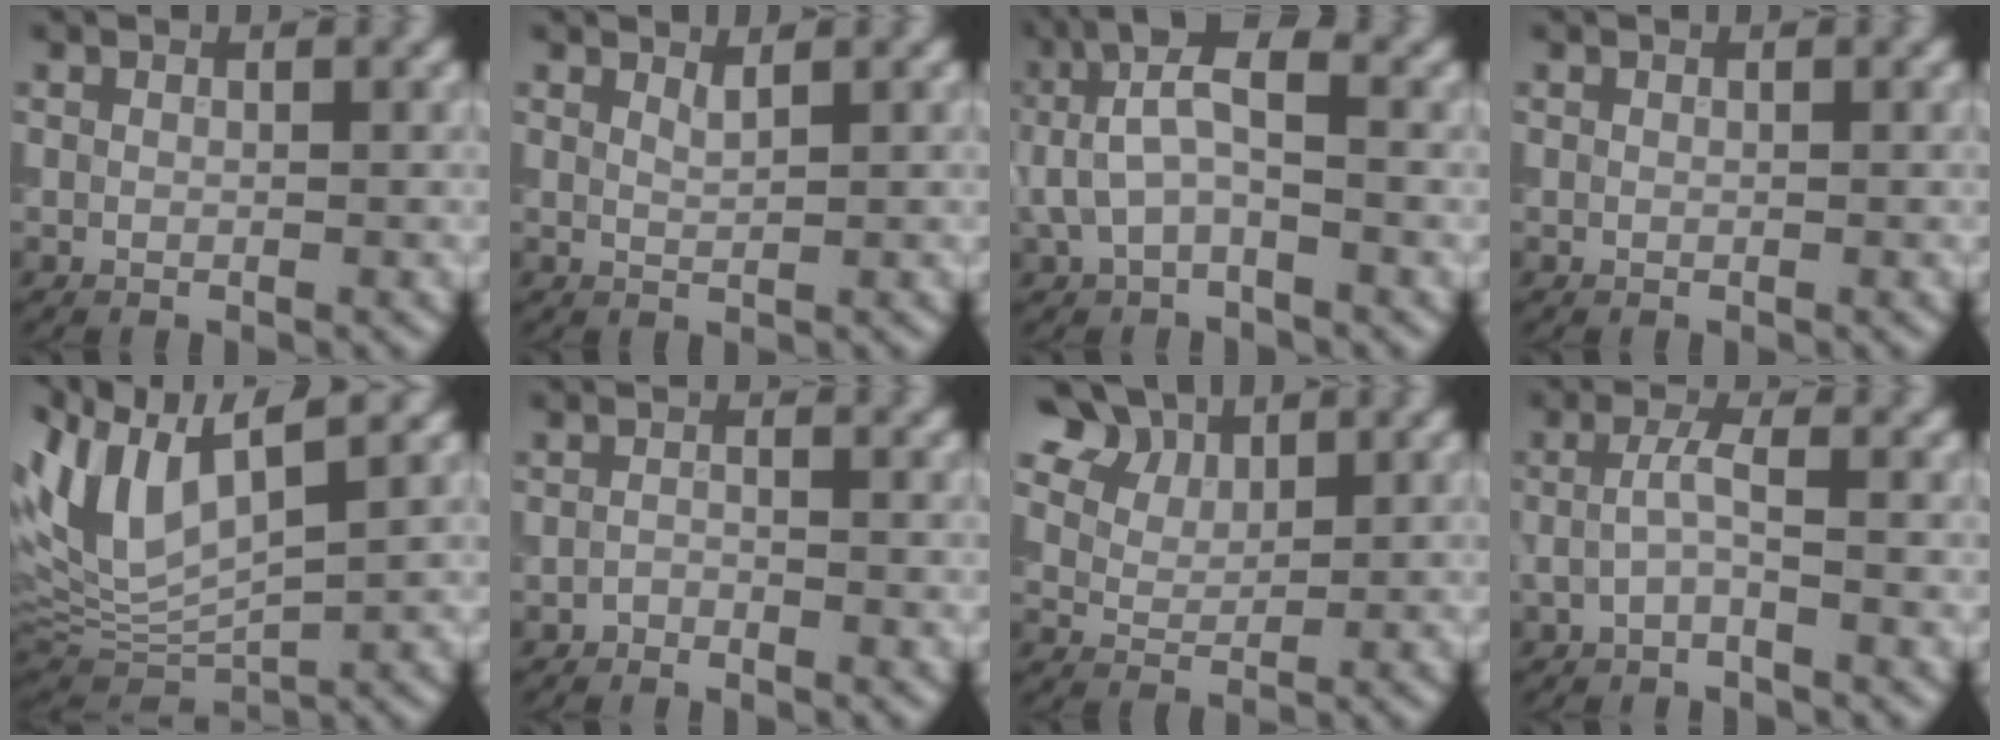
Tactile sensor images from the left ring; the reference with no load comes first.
{"total": 0.9, "force": [0.7, 0.2, 0.5], "torque": [-0.006, -0.002, 0.013]}
{"total": 5.1, "force": [0.3, 2.1, 4.6], "torque": [-0.093, 0.022, -0.007]}
{"total": 0.0}
{"total": 8.7, "force": [4.6, 3.4, 6.5], "torque": [-0.154, 0.012, 0.090]}
{"total": 0.9, "force": [-0.8, 0.2, 0.3], "torque": [-0.005, 0.000, -0.018]}
{"total": 8.2, "force": [5.5, 4.9, 3.5], "torque": [-0.088, 0.010, 0.093]}
{"total": 1.9, "force": [-0.4, 0.3, 1.8], "torque": [-0.039, 0.005, -0.012]}